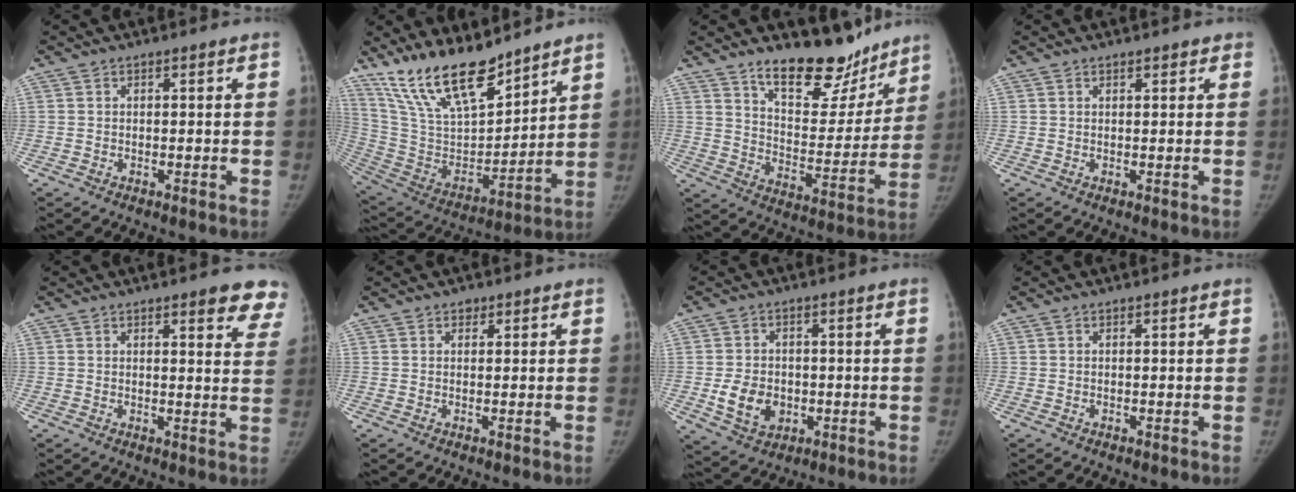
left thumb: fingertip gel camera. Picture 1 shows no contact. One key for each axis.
{"total": 18.9, "fx": 15.2, "fy": 5.9, "fz": 9.7, "tx": -0.139, "ty": -0.082, "tz": 0.291}
{"total": 17.4, "fx": 13.7, "fy": 7.3, "fz": 7.9, "tx": -0.051, "ty": -0.103, "tz": 0.212}
{"total": 1.0, "fx": 0.8, "fy": 0.5, "fz": 0.3, "tx": 0.003, "ty": -0.004, "tz": 0.007}
{"total": 8.4, "fx": 6.5, "fy": 2.5, "fz": 4.8, "tx": -0.023, "ty": -0.031, "tz": 0.059}
{"total": 1.0, "fx": 0.6, "fy": 0.8, "fz": 0.2, "tx": 0.005, "ty": -0.003, "tz": 0.007}
{"total": 7.5, "fx": -1.3, "fy": 6.0, "fz": 4.4, "tx": -0.054, "ty": 0.000, "tz": -0.011}
{"total": 0.0}